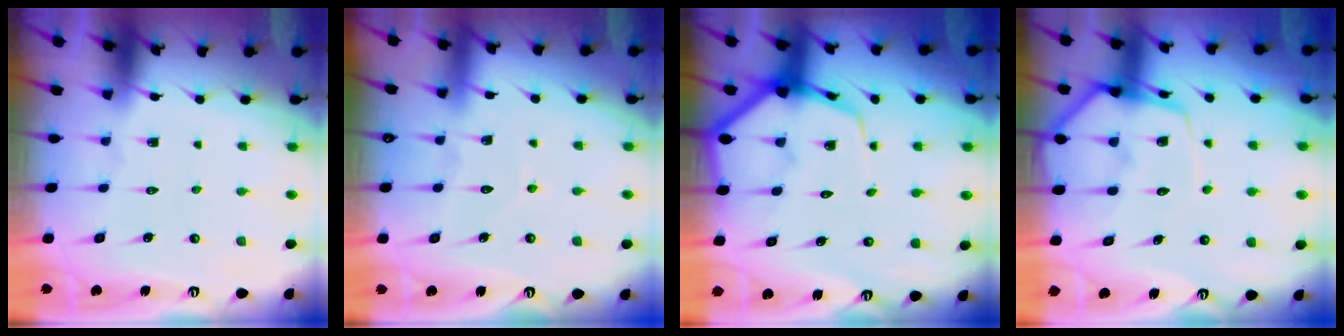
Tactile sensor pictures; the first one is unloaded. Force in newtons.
{"total": 5.7, "press": 5.7, "slide": 0.5}
{"total": 8.5, "press": 8.4, "slide": 0.9}
{"total": 10.8, "press": 10.7, "slide": 1.2}